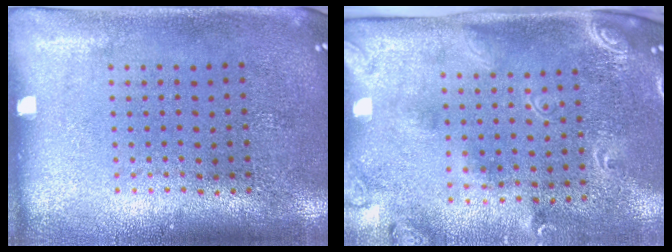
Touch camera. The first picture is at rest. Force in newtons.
{"total": 2.4, "press": 1.7, "slide": 1.7}